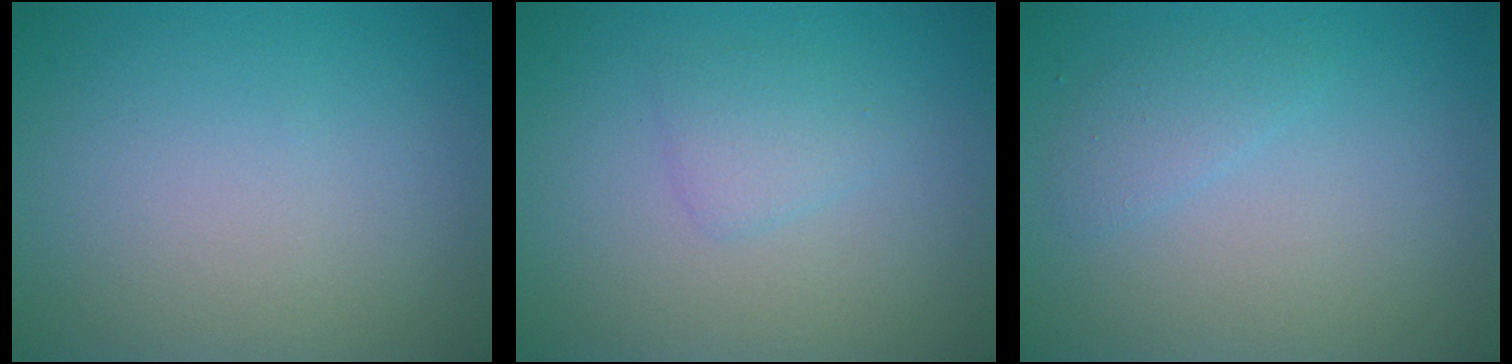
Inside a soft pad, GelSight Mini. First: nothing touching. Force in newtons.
{"total": 1.6, "press": 1.6, "slide": 0.0}
{"total": 1.3, "press": 1.3, "slide": 0.0}